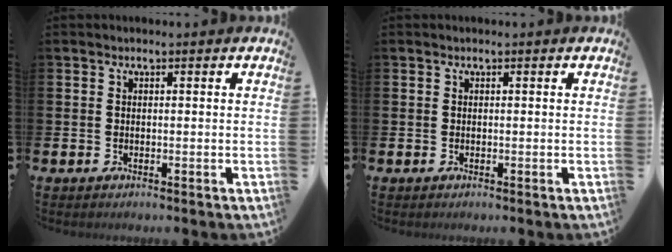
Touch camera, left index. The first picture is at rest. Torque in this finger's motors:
{"motor_torque": [0.00, 0.00, 0.00, 0.00]}